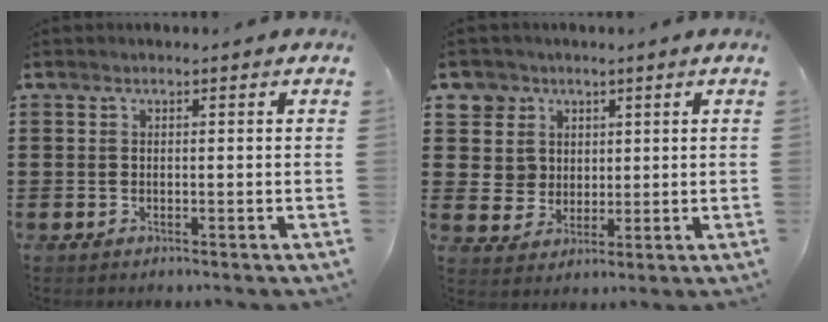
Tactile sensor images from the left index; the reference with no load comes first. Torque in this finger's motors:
{"motor_torque": [0.61, -0.08, 0.14, 0.02]}